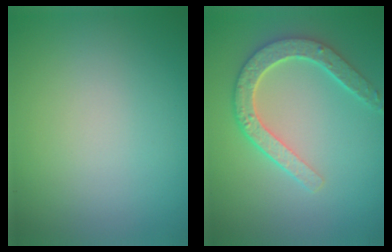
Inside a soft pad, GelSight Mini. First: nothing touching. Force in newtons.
{"total": 4.6, "press": 3.8, "slide": 2.7}